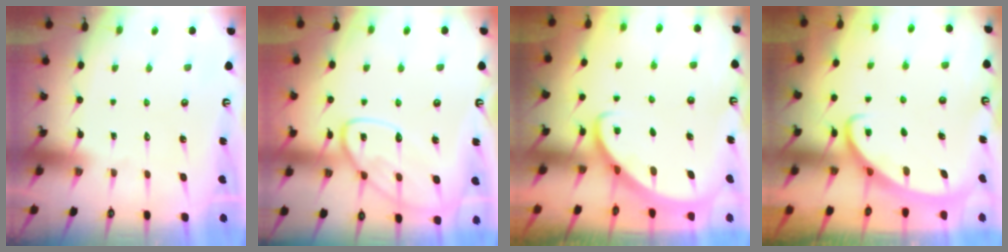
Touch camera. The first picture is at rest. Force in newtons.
{"total": 14.4, "press": 14.4, "slide": 1.1}
{"total": 2.5, "press": 2.5, "slide": 0.2}
{"total": 2.6, "press": 2.6, "slide": 0.3}